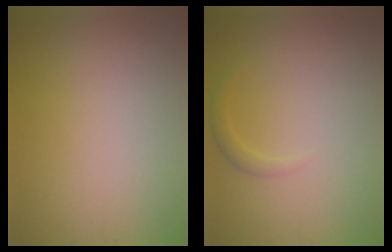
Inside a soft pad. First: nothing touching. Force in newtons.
{"total": 1.0, "press": 1.0, "slide": 0.1}